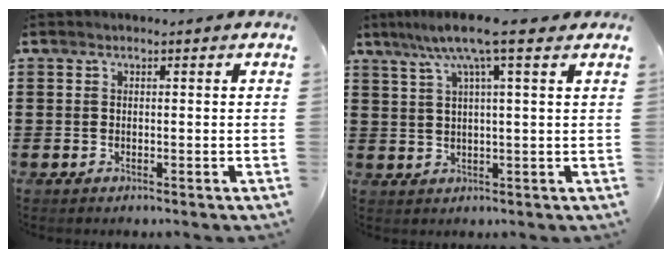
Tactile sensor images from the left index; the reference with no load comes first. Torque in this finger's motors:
{"motor_torque": [1.30, -0.84, 0.75, 0.18]}